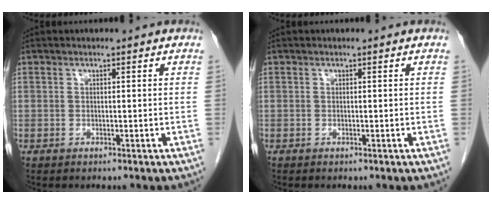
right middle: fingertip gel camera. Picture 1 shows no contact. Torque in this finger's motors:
{"motor_torque": [0.13, -0.09, -0.03, 0.01]}